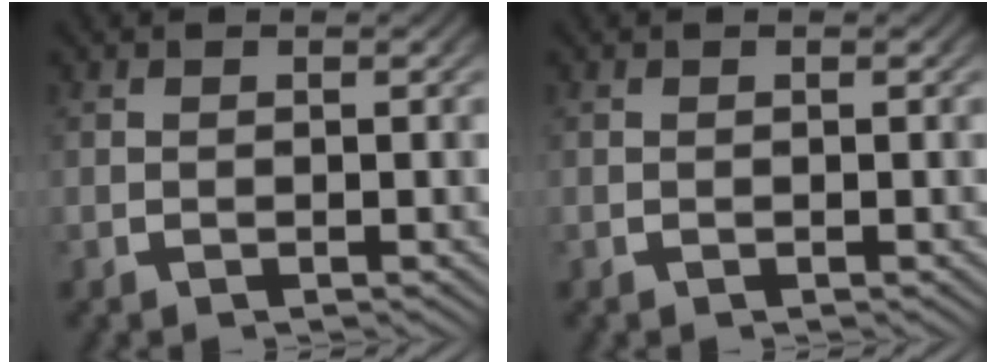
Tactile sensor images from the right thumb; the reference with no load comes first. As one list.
[{"total": 0.0}]